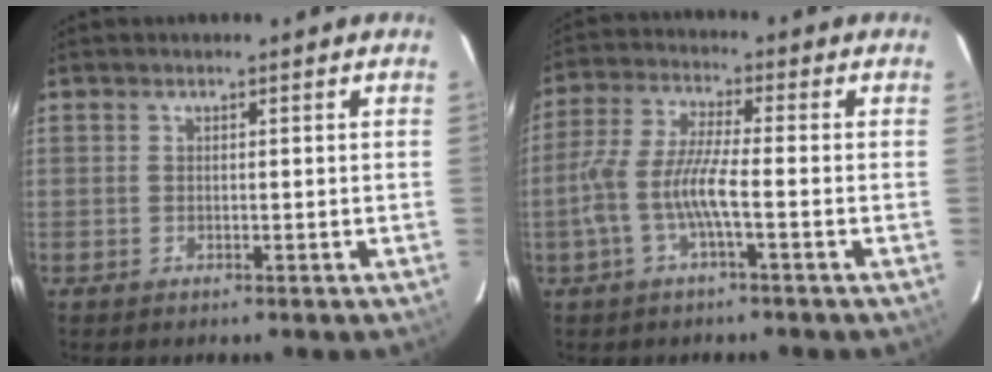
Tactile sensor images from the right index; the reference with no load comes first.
{"total": 8.0, "force": [-2.7, 0.8, 7.5], "torque": [-0.169, 0.004, -0.051]}